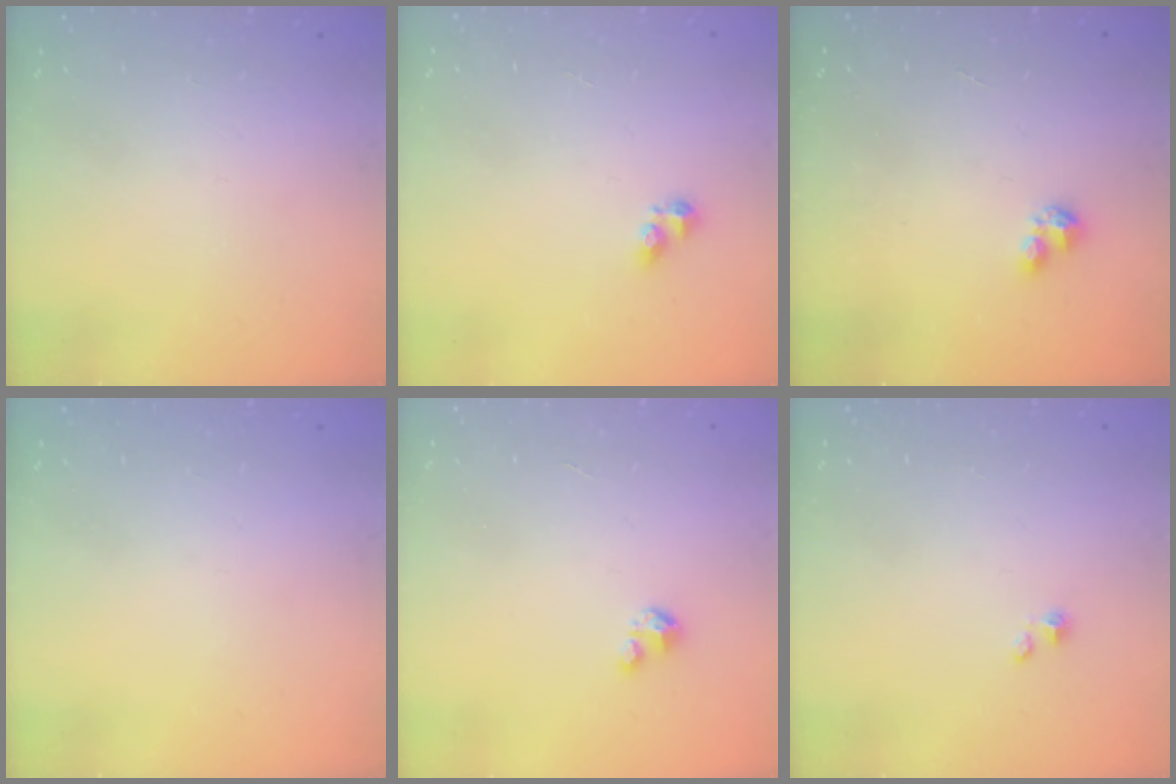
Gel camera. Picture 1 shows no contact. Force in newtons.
{"total": 3.9, "press": 3.9, "slide": 0.5}
{"total": 1.0, "press": 1.0, "slide": 0.1}
{"total": 0.0}
{"total": 2.7, "press": 2.7, "slide": 0.2}
{"total": 1.5, "press": 1.5, "slide": 0.0}